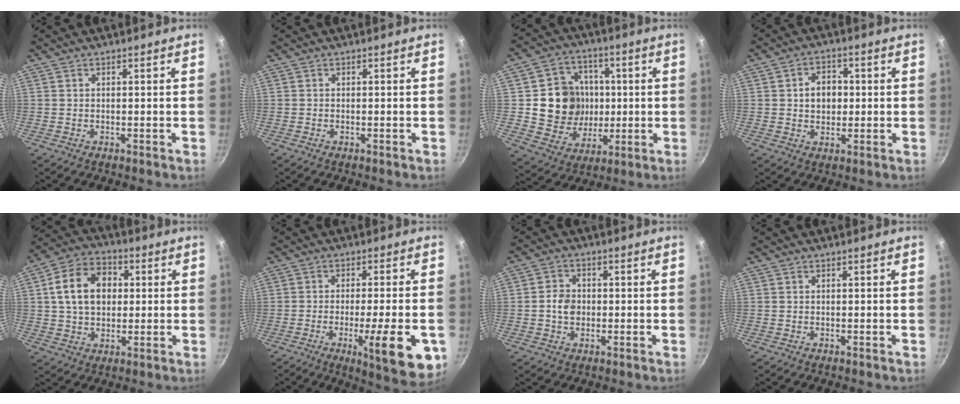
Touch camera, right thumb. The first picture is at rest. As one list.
[{"total": 0.0}, {"total": 15.0, "force": [0.8, 13.6, 6.3], "torque": [-0.068, 0.007, 0.022]}, {"total": 6.3, "force": [0.5, 4.9, 3.9], "torque": [-0.036, 0.008, 0.004]}, {"total": 13.1, "force": [2.1, 9.7, 8.6], "torque": [-0.124, 0.018, 0.026]}, {"total": 14.3, "force": [-4.6, 3.1, 13.2], "torque": [-0.170, 0.007, -0.060]}, {"total": 4.5, "force": [-0.5, 3.6, 2.5], "torque": [-0.030, 0.011, -0.013]}, {"total": 0.0}]